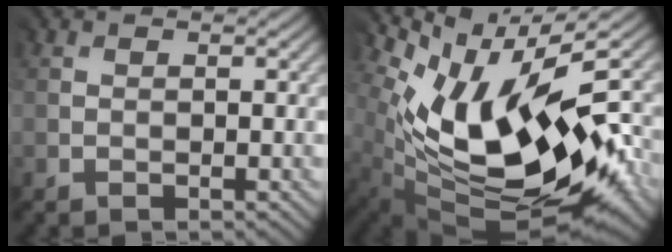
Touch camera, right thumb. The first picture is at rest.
{"total": 14.6, "force": [-0.7, 6.8, 12.9], "torque": [-0.221, -0.022, -0.003]}